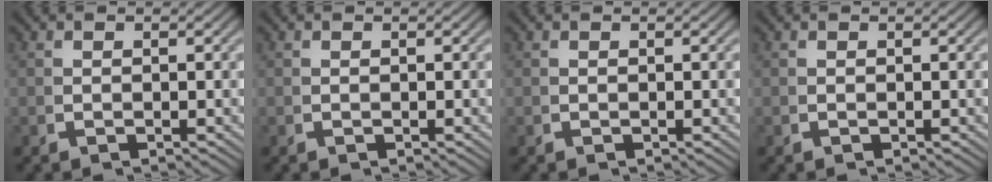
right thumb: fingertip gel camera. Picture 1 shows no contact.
{"total": 0.0}
{"total": 0.0}
{"total": 0.0}